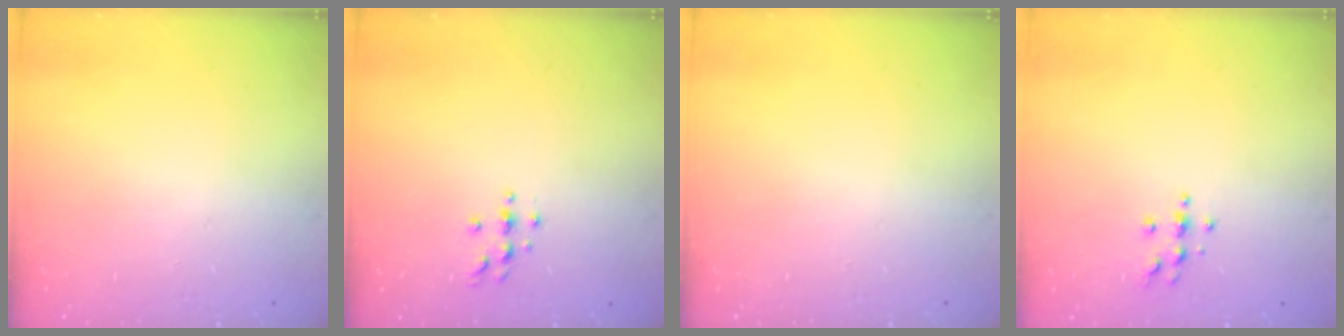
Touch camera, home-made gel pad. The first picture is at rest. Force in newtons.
{"total": 4.2, "press": 4.2, "slide": 0.5}
{"total": 0.0}
{"total": 5.6, "press": 5.5, "slide": 0.7}